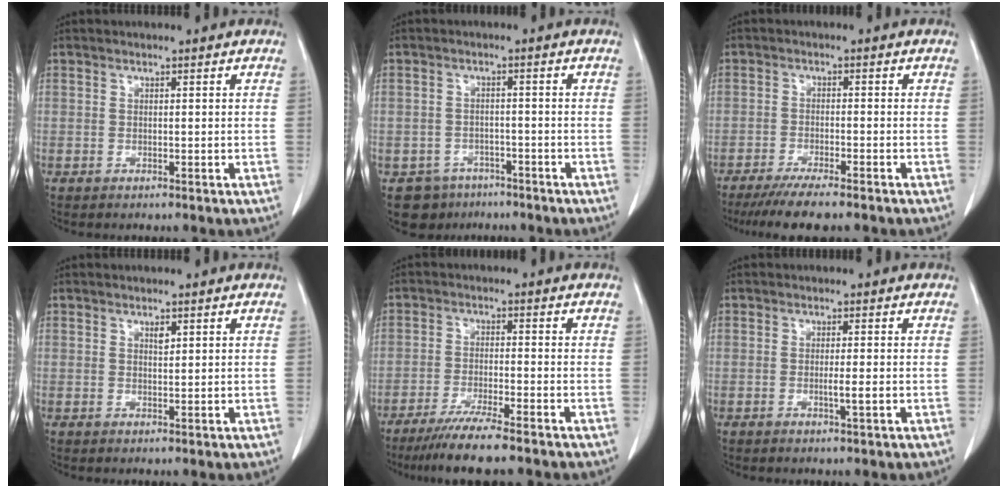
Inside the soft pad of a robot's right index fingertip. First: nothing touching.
{"total": 4.9, "force": [-3.2, 3.7, 0.1], "torque": [0.005, 0.010, -0.043]}
{"total": 6.8, "force": [-5.4, 0.6, 4.0], "torque": [-0.059, -0.013, -0.087]}
{"total": 1.2, "force": [0.7, 0.4, 0.8], "torque": [-0.012, -0.004, 0.013]}
{"total": 7.5, "force": [-5.9, -0.3, 4.7], "torque": [-0.075, -0.019, -0.099]}
{"total": 1.9, "force": [-0.5, -0.1, 1.9], "torque": [-0.033, -0.004, -0.007]}